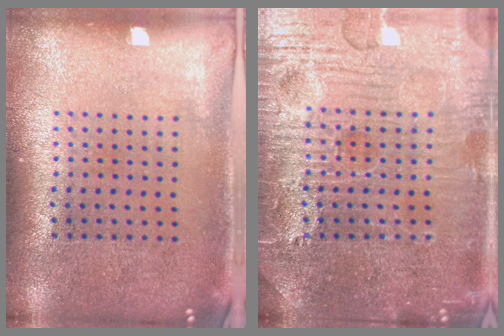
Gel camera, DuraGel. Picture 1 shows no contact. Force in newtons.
{"total": 4.9, "press": 4.9, "slide": 0.4}